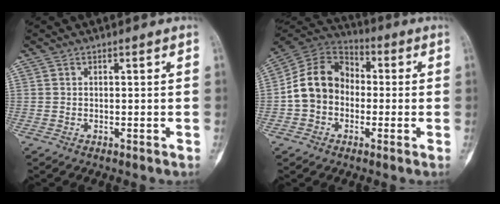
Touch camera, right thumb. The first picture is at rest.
{"total": 12.6, "force": [-1.2, 10.3, 7.2], "torque": [-0.115, 0.040, -0.036]}